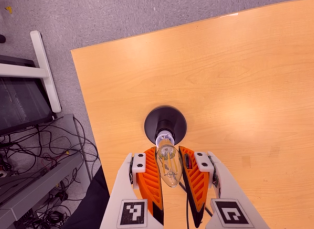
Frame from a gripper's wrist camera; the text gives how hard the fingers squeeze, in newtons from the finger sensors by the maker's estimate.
{"total": 19.2, "left": 21.6, "right": 16.8}